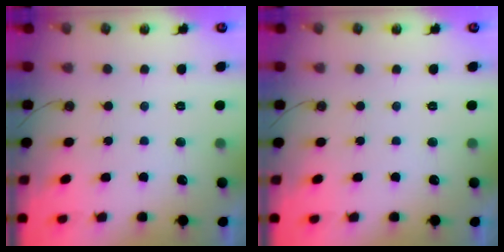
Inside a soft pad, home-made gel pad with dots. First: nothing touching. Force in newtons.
{"total": 0.0}